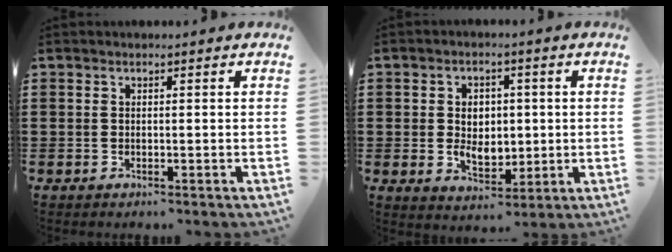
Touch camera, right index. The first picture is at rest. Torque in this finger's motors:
{"motor_torque": [2.14, 0.00, 0.22, 0.07]}